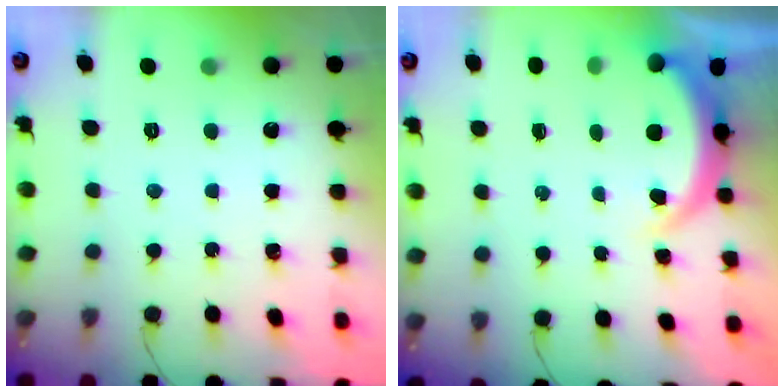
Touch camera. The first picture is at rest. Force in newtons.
{"total": 5.5, "press": 5.5, "slide": 0.4}